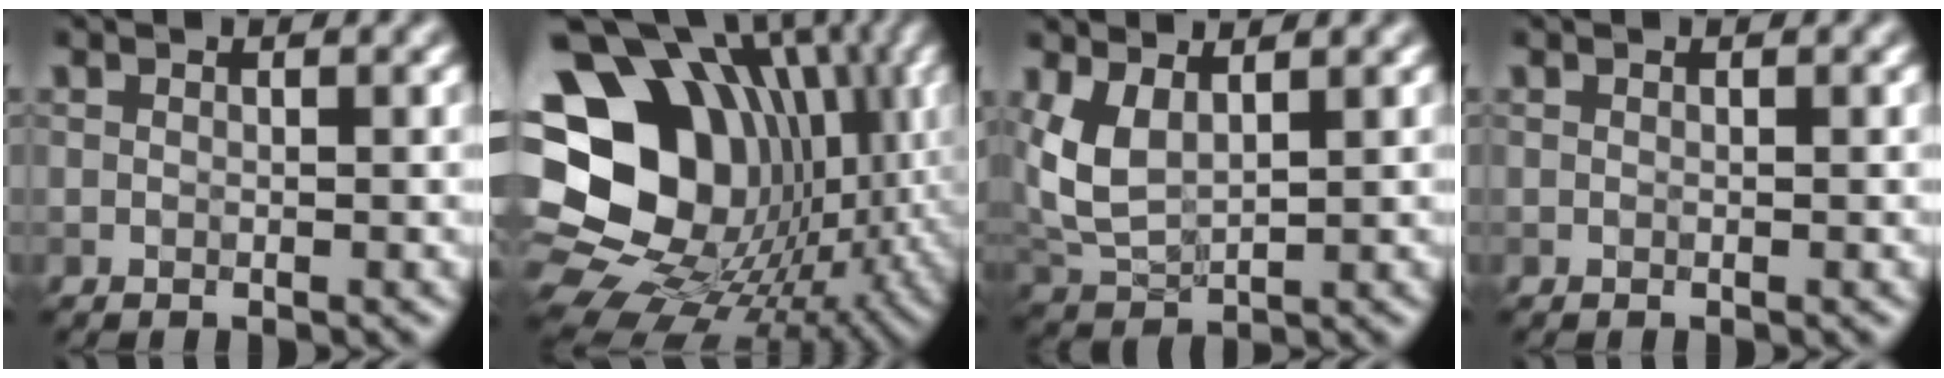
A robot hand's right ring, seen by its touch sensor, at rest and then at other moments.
{"total": 20.1, "force": [1.9, 16.1, 11.8], "torque": [-0.195, 0.005, 0.039]}
{"total": 4.2, "force": [2.0, 2.1, 3.1], "torque": [-0.084, 0.001, 0.047]}
{"total": 0.0}